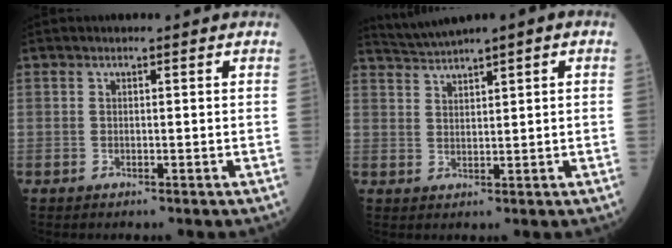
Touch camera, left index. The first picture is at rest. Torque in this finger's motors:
{"motor_torque": [1.07, -1.07, 0.19, 0.07]}